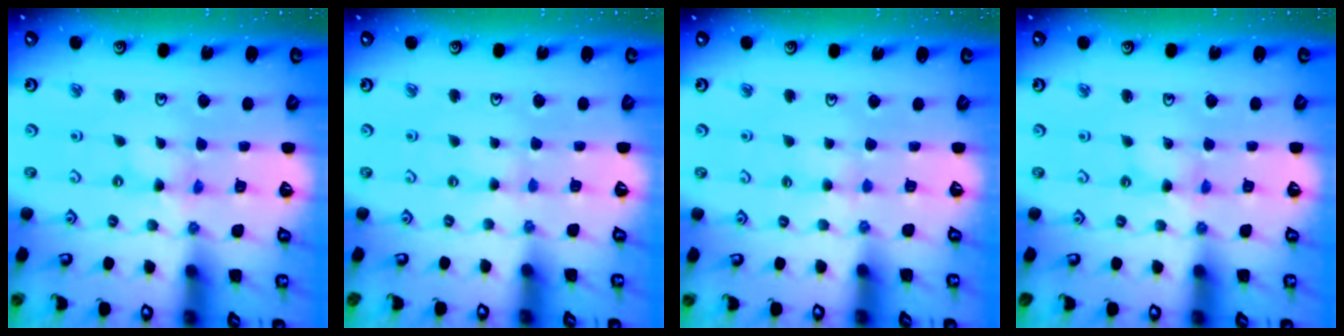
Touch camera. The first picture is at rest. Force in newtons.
{"total": 1.7, "press": 1.7, "slide": 0.3}
{"total": 3.4, "press": 3.4, "slide": 0.4}
{"total": 0.0}